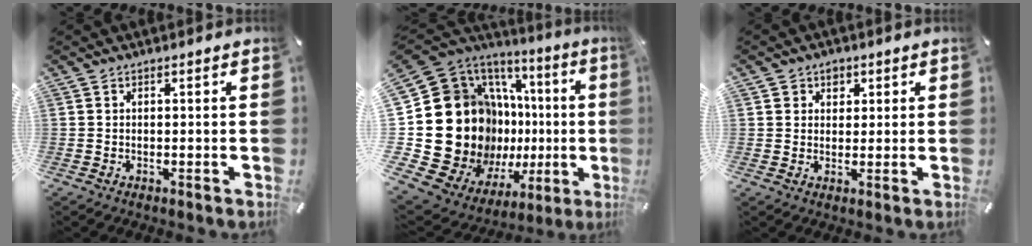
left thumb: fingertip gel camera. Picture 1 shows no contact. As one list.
[{"total": 32.7, "force": [-0.6, 22.6, 23.6], "torque": [-0.404, -0.081, 0.064]}, {"total": 3.2, "force": [1.3, 2.8, 0.6], "torque": [0.005, -0.002, 0.017]}]